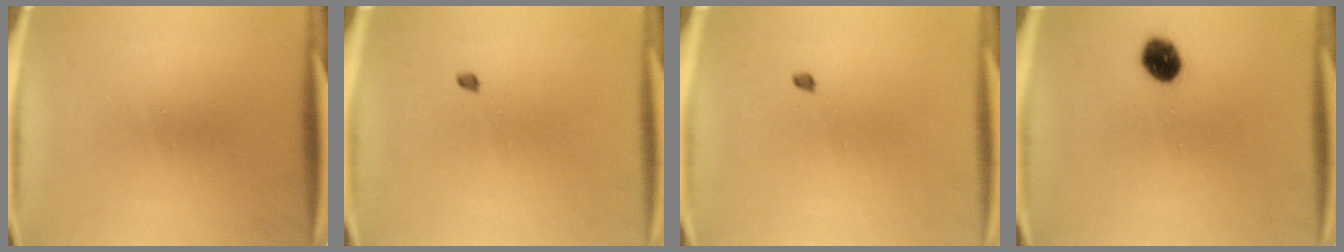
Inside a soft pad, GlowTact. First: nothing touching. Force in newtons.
{"total": 0.9}
{"total": 0.9}
{"total": 6.2}